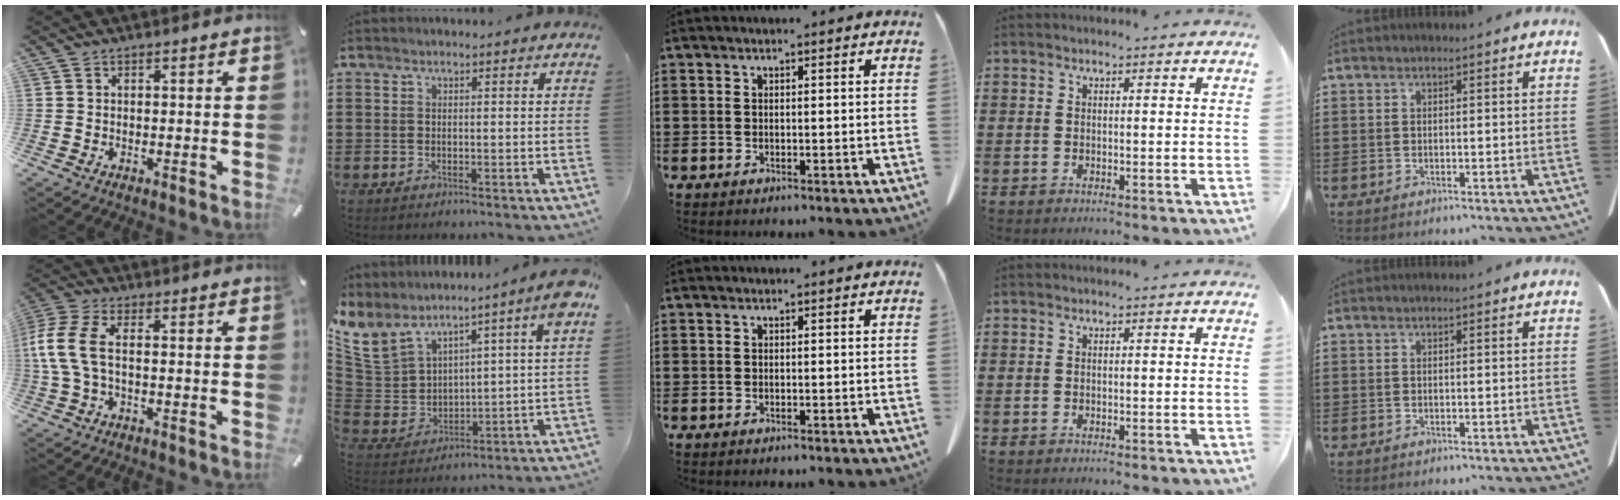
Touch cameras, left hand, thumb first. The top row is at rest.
{"thumb": {"total": 9.1, "force": [-0.2, 4.5, 7.9], "torque": [-0.181, -0.009, -0.004]}, "index": {"total": 8.8, "force": [7.5, 2.8, 3.7], "torque": [-0.106, -0.045, 0.136]}}